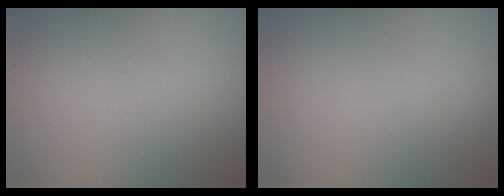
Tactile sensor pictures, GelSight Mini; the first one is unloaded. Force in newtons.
{"total": 0.0}